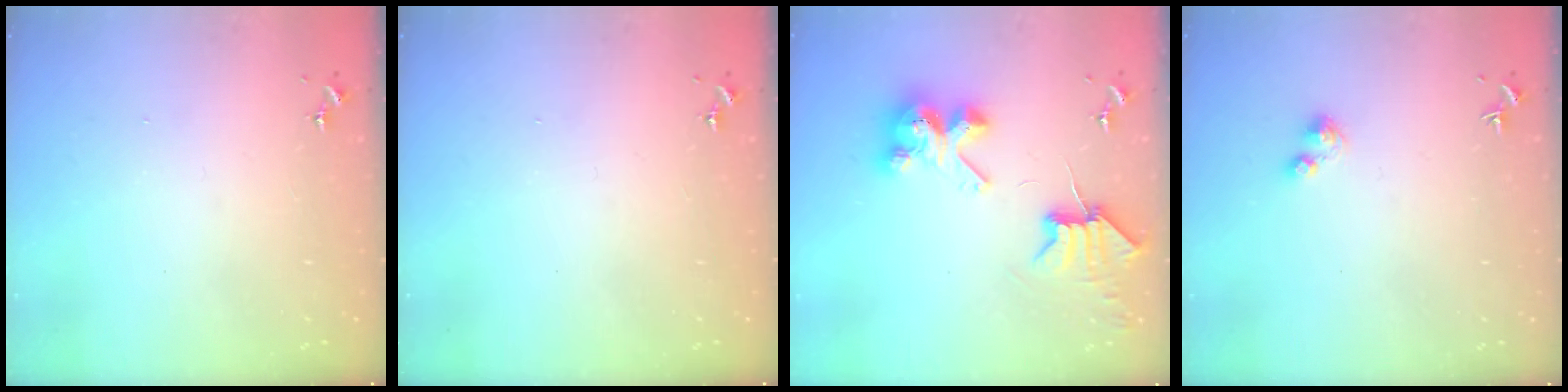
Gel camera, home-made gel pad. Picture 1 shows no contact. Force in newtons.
{"total": 0.0}
{"total": 8.6, "press": 8.6, "slide": 0.7}
{"total": 2.7, "press": 2.7, "slide": 0.4}